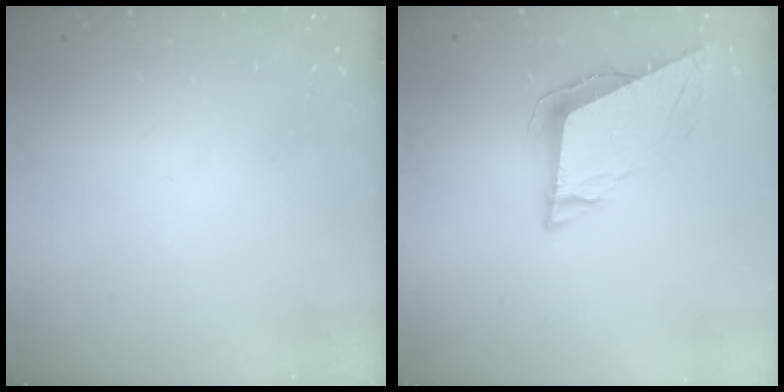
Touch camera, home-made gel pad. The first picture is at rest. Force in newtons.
{"total": 9.1, "press": 8.5, "slide": 3.1}